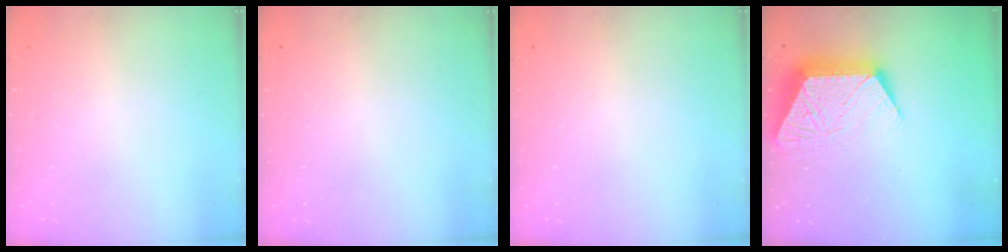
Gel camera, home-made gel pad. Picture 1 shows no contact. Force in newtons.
{"total": 0.0}
{"total": 0.0}
{"total": 13.7, "press": 13.7, "slide": 1.1}